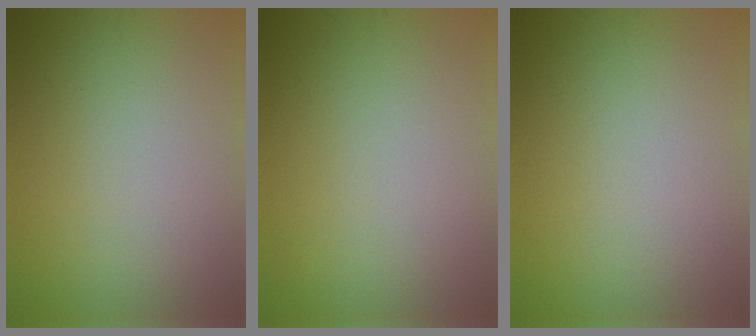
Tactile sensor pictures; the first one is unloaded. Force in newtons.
{"total": 0.0}
{"total": 0.0}